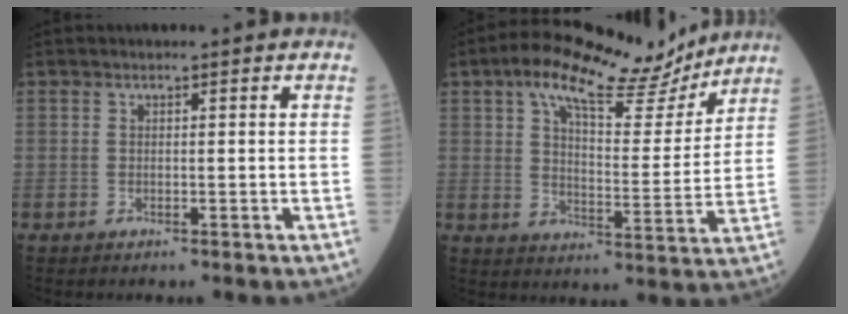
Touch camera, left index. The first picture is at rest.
{"total": 14.9, "force": [11.1, 4.4, 8.9], "torque": [-0.142, 0.009, 0.163]}